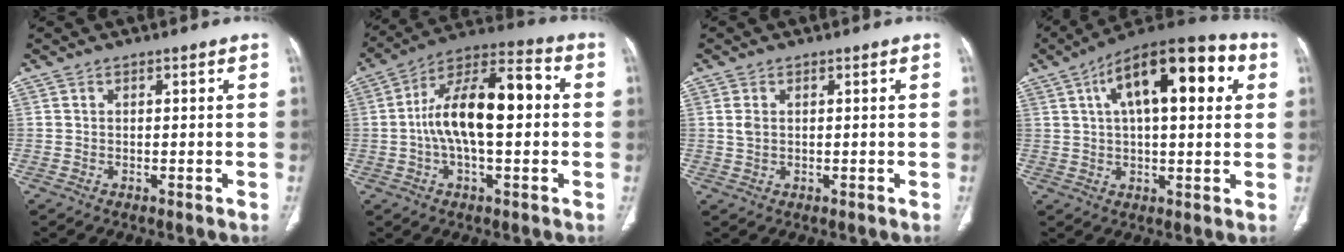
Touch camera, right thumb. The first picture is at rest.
{"total": 17.6, "force": [0.3, 7.7, 15.8], "torque": [-0.267, 0.042, -0.003]}
{"total": 1.9, "force": [0.4, 1.2, 1.4], "torque": [-0.037, 0.001, 0.011]}
{"total": 19.5, "force": [6.2, 8.1, 16.6], "torque": [-0.235, 0.020, 0.086]}